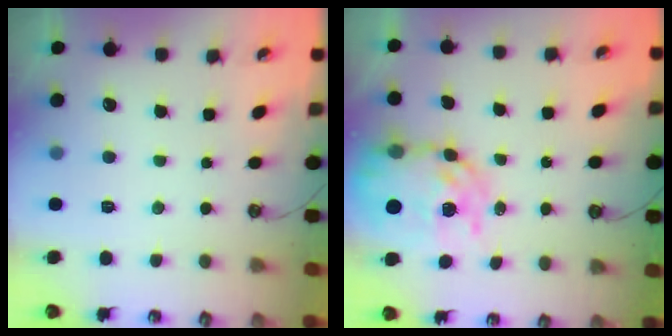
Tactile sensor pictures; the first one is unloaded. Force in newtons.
{"total": 13.3, "press": 13.2, "slide": 1.1}